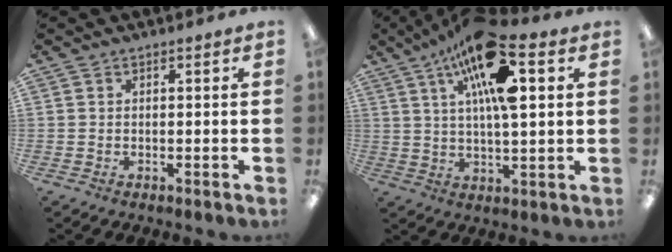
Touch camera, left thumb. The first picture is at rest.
{"total": 17.4, "force": [7.7, 6.3, 14.2], "torque": [-0.242, -0.013, 0.128]}